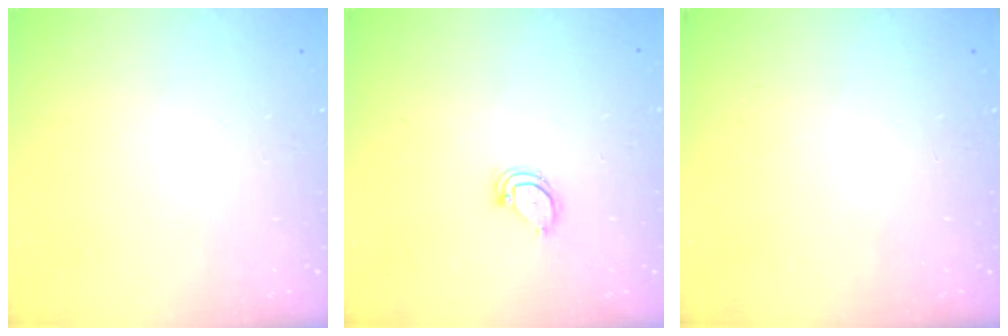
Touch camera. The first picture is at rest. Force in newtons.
{"total": 3.6, "press": 3.5, "slide": 0.3}
{"total": 0.0}